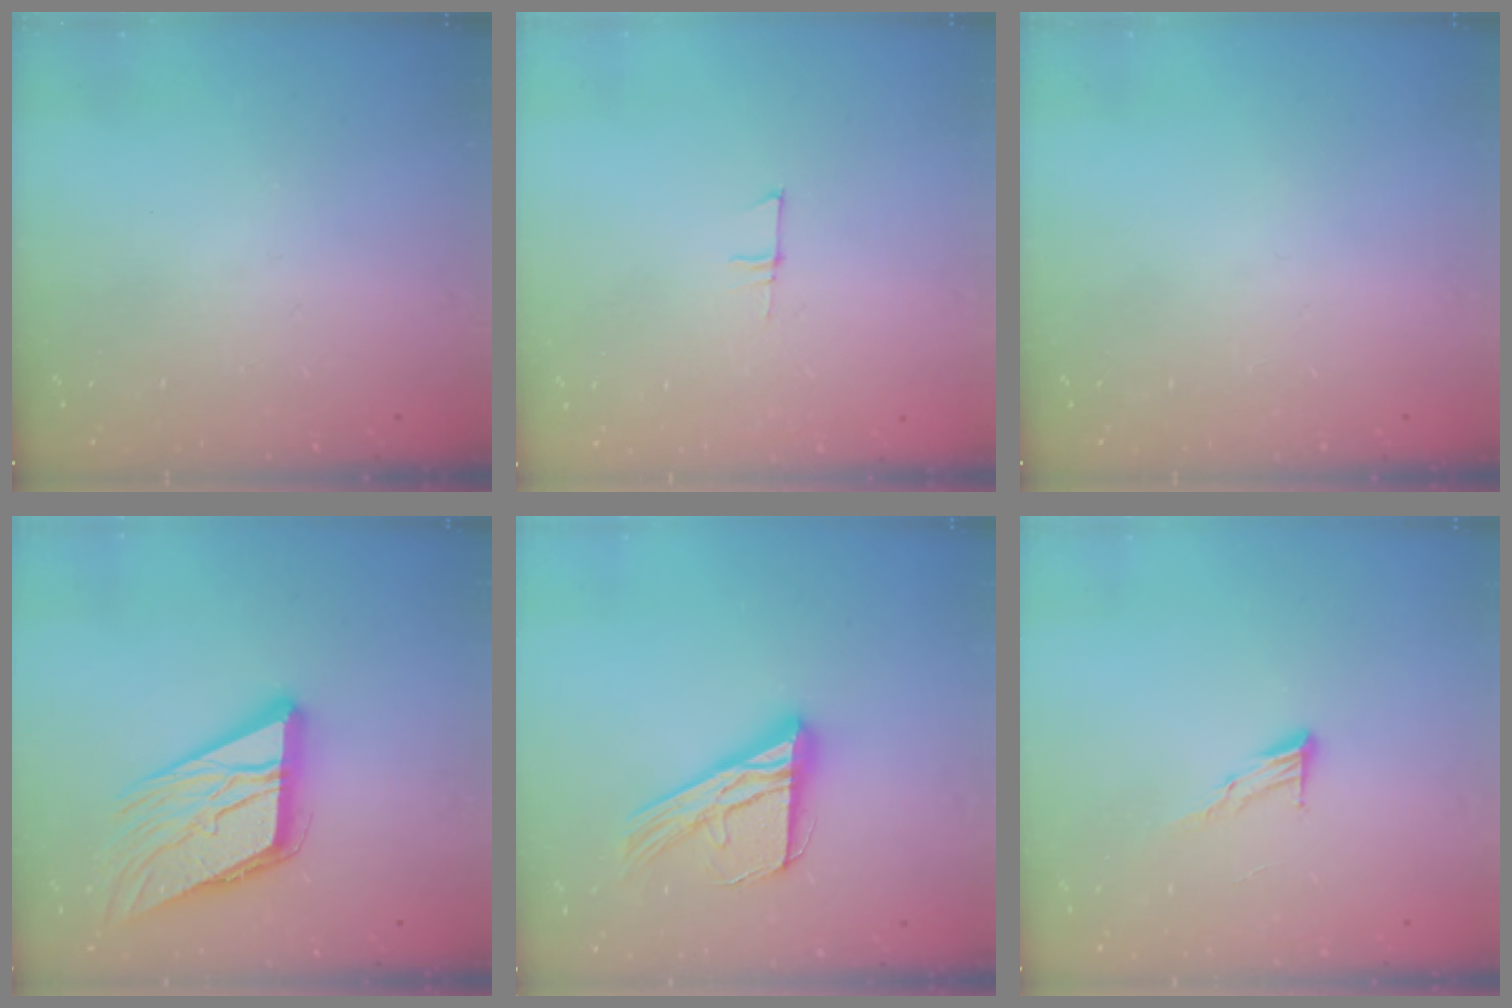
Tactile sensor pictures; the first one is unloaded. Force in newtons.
{"total": 4.8, "press": 4.8, "slide": 0.3}
{"total": 0.0}
{"total": 17.7, "press": 17.6, "slide": 2.1}
{"total": 17.1, "press": 17.0, "slide": 1.7}
{"total": 7.2, "press": 7.2, "slide": 0.6}